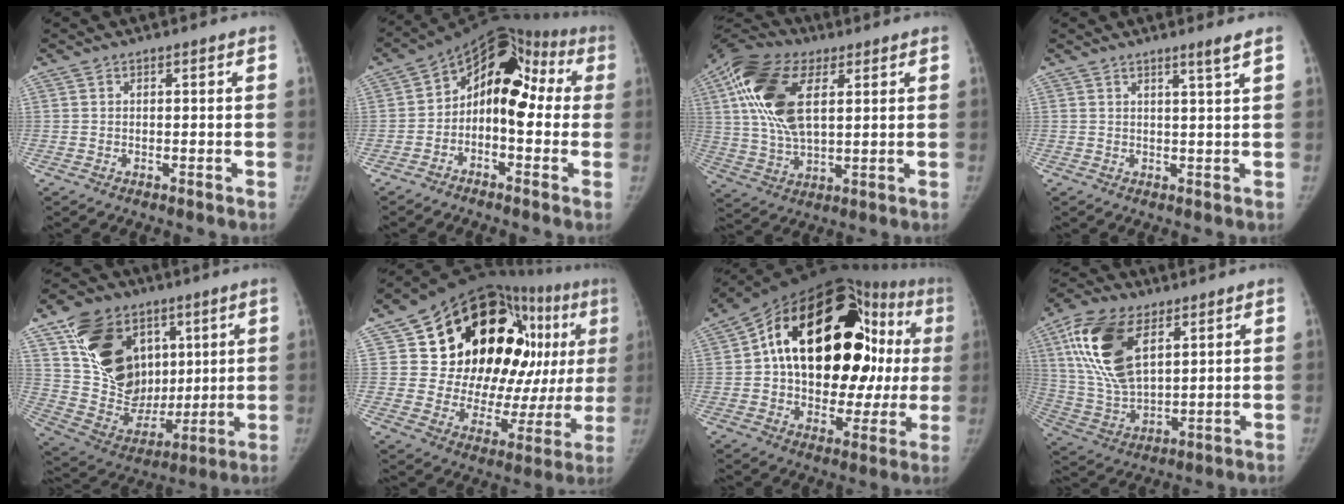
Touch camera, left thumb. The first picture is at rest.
{"total": 15.5, "force": [0.7, 10.0, 11.9], "torque": [-0.117, 0.053, -0.007]}
{"total": 18.3, "force": [5.5, 9.9, 14.4], "torque": [-0.283, 0.001, 0.096]}
{"total": 2.5, "force": [1.7, -0.7, 1.8], "torque": [-0.030, -0.017, 0.031]}
{"total": 23.4, "force": [8.9, 17.5, 12.8], "torque": [-0.188, -0.013, 0.174]}
{"total": 33.1, "force": [10.5, 17.8, 25.8], "torque": [-0.321, 0.021, 0.172]}
{"total": 34.3, "force": [5.4, 19.2, 27.9], "torque": [-0.386, 0.065, 0.090]}
{"total": 18.5, "force": [7.5, 9.7, 13.8], "torque": [-0.259, -0.021, 0.148]}